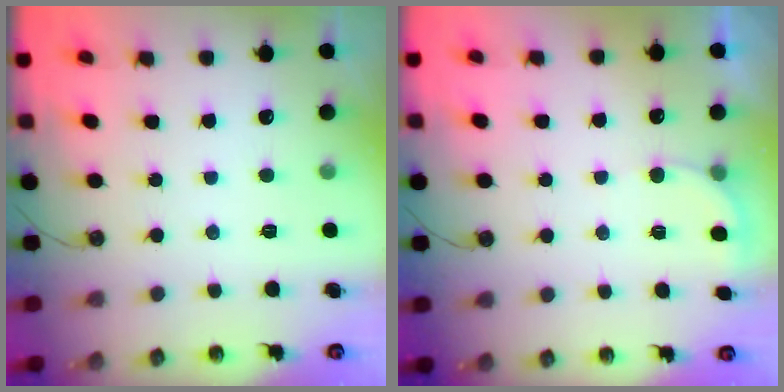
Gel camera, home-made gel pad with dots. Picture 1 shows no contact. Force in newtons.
{"total": 3.8, "press": 3.7, "slide": 0.7}